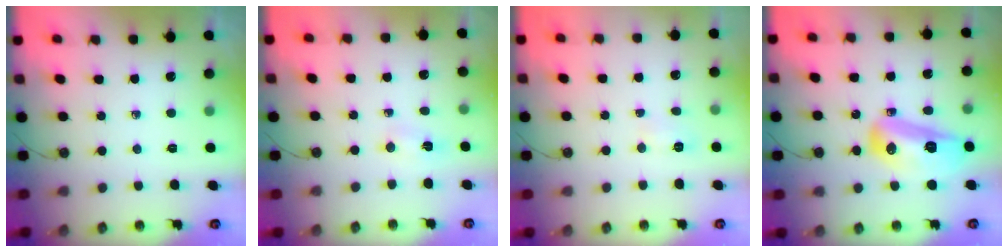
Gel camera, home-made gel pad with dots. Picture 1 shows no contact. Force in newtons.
{"total": 2.1, "press": 1.6, "slide": 1.3}
{"total": 3.9, "press": 3.9, "slide": 0.5}
{"total": 13.4, "press": 13.4, "slide": 1.2}